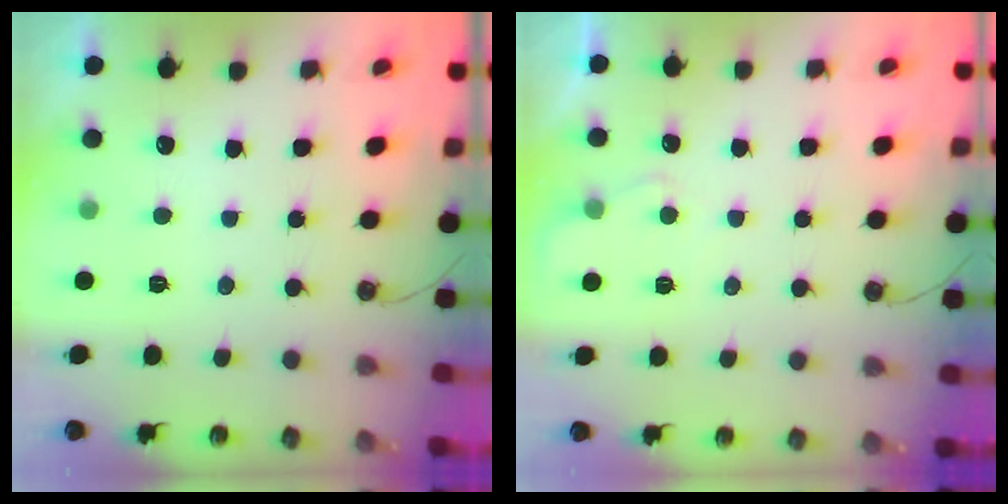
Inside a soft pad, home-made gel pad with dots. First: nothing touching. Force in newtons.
{"total": 3.9, "press": 3.9, "slide": 0.4}